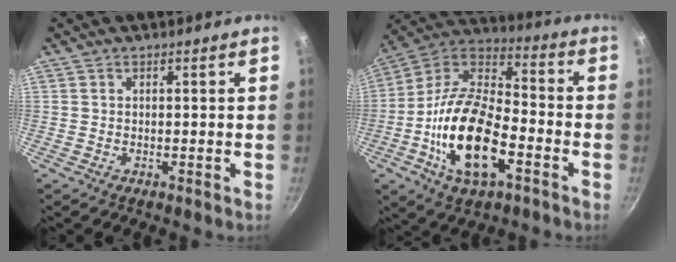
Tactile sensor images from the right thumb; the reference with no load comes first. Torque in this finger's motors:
{"motor_torque": [-0.33, 1.47, 2.08, -0.69, 0.24]}